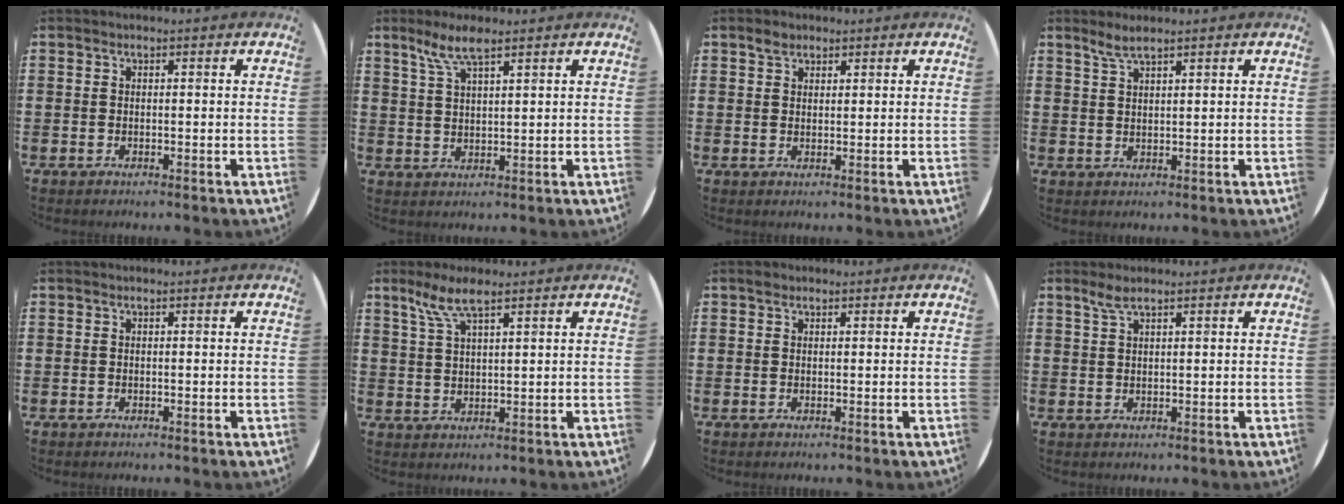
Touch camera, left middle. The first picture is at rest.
{"total": 5.1, "force": [3.6, 1.1, 3.3], "torque": [-0.074, 0.006, 0.063]}
{"total": 1.8, "force": [1.5, 1.0, 0.5], "torque": [-0.002, 0.002, 0.026]}
{"total": 2.4, "force": [2.1, 0.3, 1.2], "torque": [-0.026, 0.003, 0.038]}
{"total": 0.0}
{"total": 5.3, "force": [3.7, 1.0, 3.7], "torque": [-0.081, 0.004, 0.065]}
{"total": 0.6, "force": [0.5, 0.3, 0.0], "torque": [0.008, 0.000, 0.007]}
{"total": 2.1, "force": [1.6, 0.3, 1.4], "torque": [-0.028, 0.005, 0.027]}